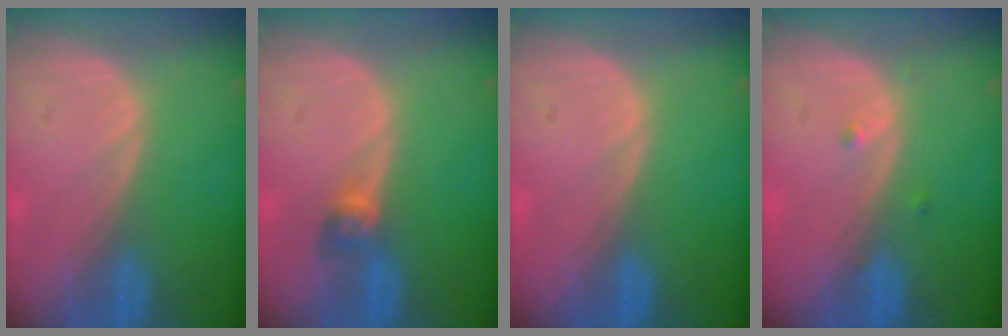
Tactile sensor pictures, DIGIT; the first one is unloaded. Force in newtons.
{"total": 2.7, "press": 2.5, "slide": 0.9}
{"total": 0.0}
{"total": 1.0, "press": 0.8, "slide": 0.6}